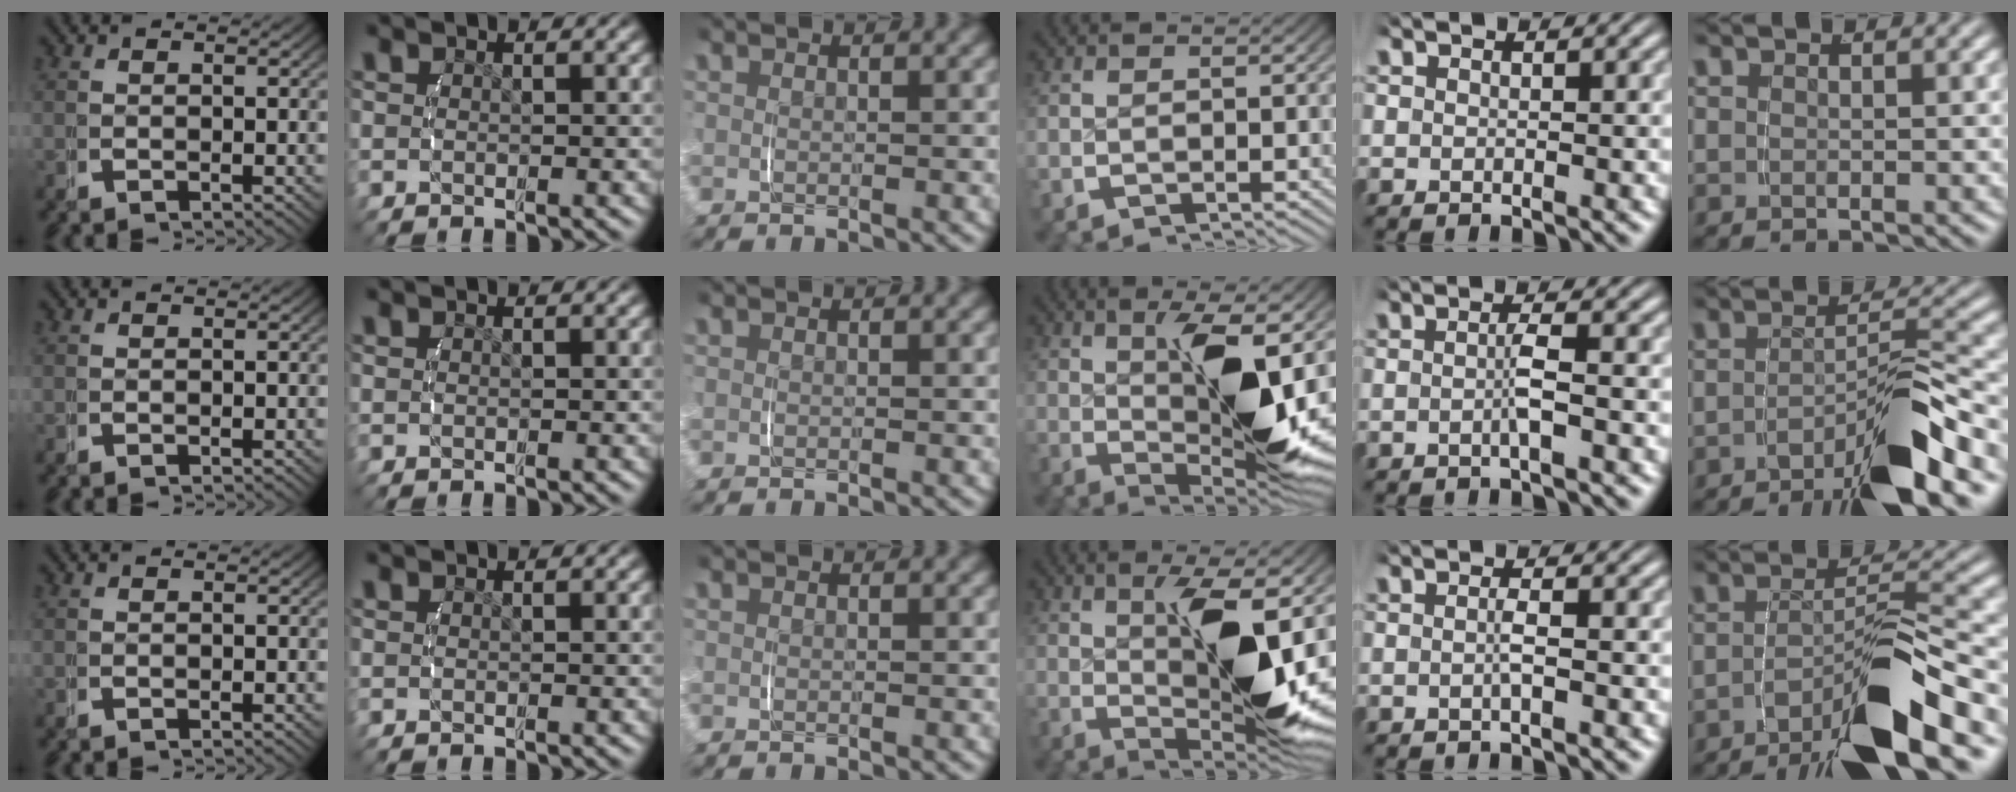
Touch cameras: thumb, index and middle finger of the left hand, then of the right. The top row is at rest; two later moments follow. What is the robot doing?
{"motion": "lift_and_place", "object": "jar lid"}